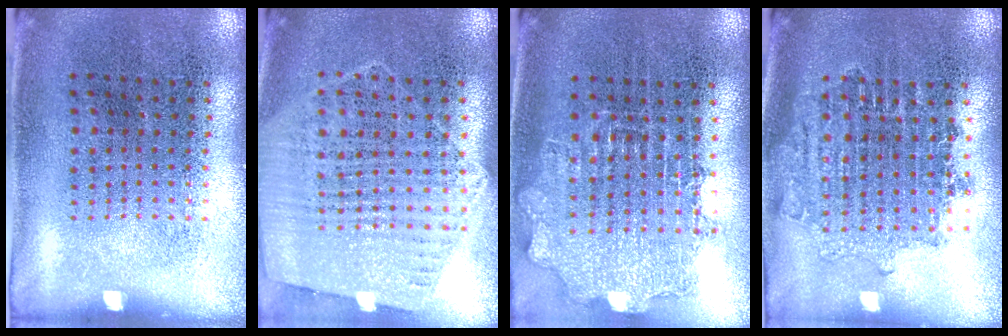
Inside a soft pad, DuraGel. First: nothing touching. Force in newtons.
{"total": 1.2, "press": 1.1, "slide": 0.3}
{"total": 1.6, "press": 1.3, "slide": 0.8}
{"total": 1.7, "press": 1.4, "slide": 1.0}